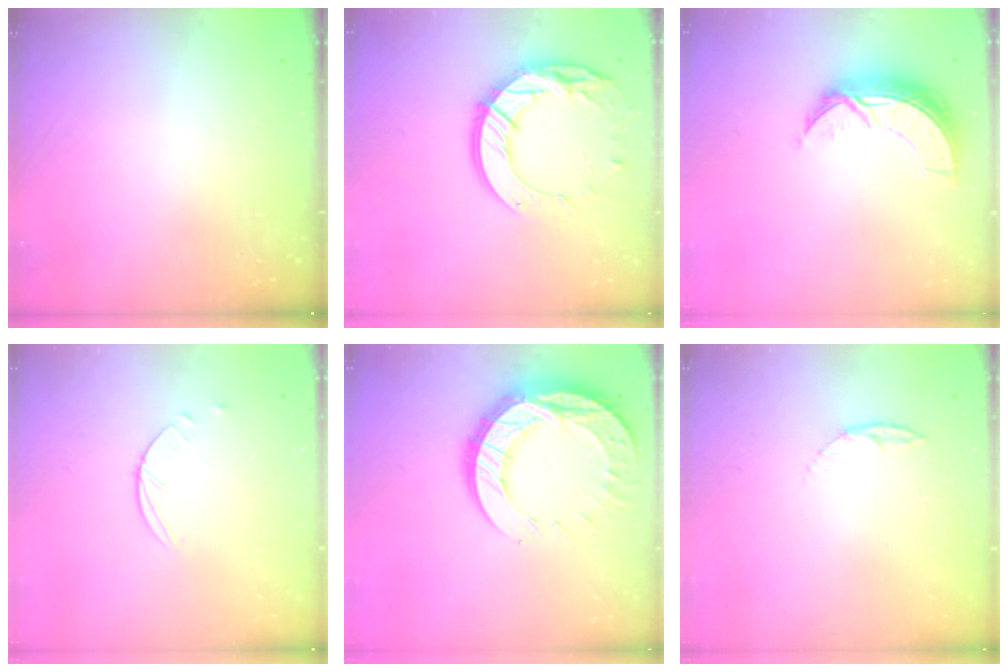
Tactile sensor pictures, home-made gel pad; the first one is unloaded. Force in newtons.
{"total": 16.8, "press": 16.8, "slide": 1.4}
{"total": 9.3, "press": 9.3, "slide": 0.7}
{"total": 2.5, "press": 2.4, "slide": 0.3}
{"total": 19.4, "press": 19.4, "slide": 1.8}
{"total": 4.4, "press": 4.4, "slide": 0.5}